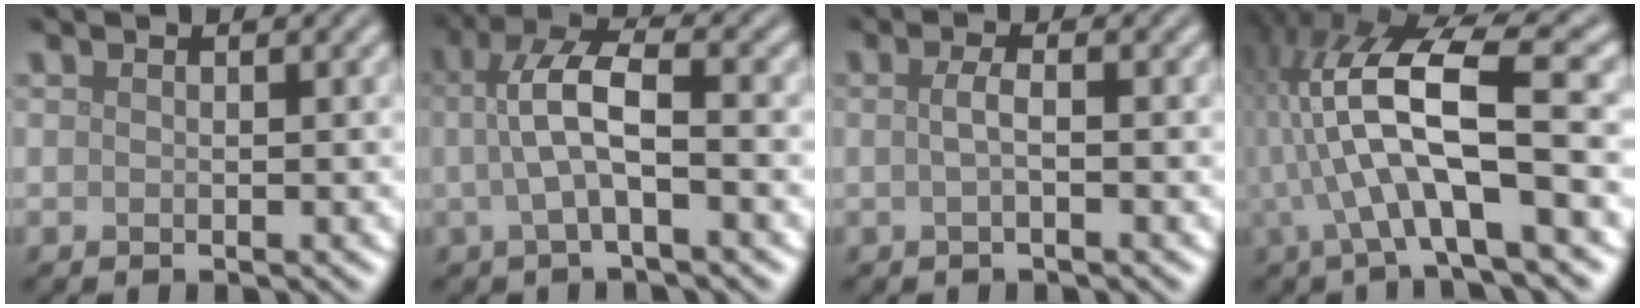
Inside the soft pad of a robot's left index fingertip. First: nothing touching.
{"total": 5.1, "force": [-0.1, 1.5, 4.9], "torque": [-0.099, 0.010, -0.007]}
{"total": 1.5, "force": [-0.1, 0.5, 1.5], "torque": [-0.028, 0.002, -0.004]}
{"total": 10.4, "force": [-0.1, 2.7, 10.1], "torque": [-0.191, 0.022, -0.005]}